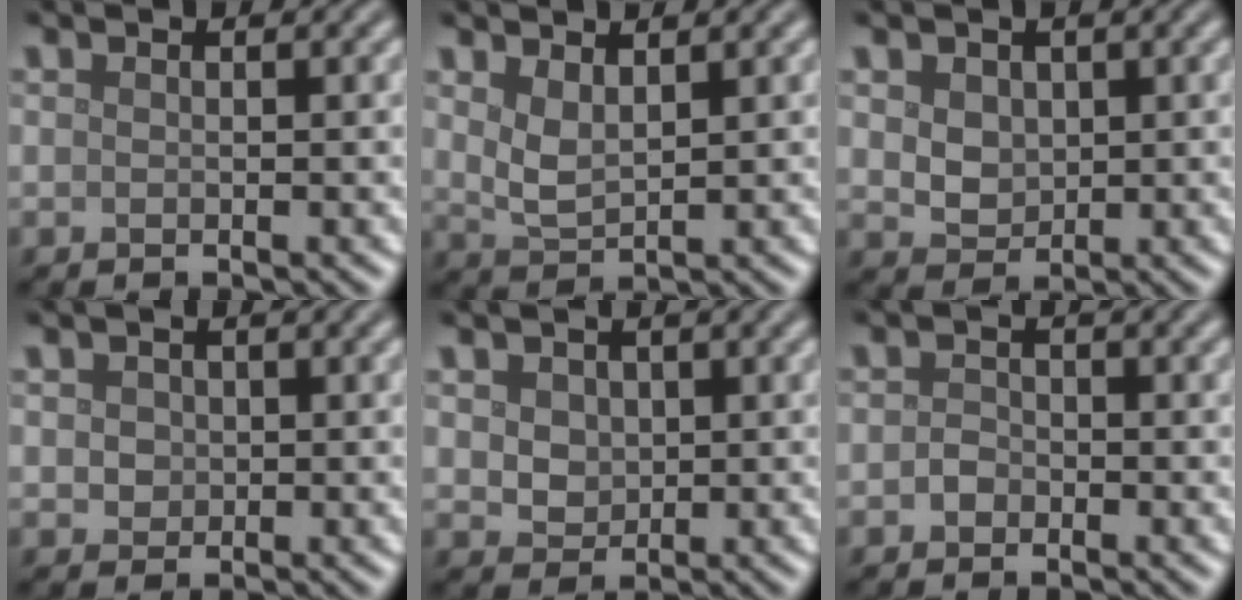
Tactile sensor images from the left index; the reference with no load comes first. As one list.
[{"total": 2.4, "force": [1.3, 1.0, 1.7], "torque": [-0.043, -0.003, 0.030]}, {"total": 3.2, "force": [1.2, 2.4, 1.7], "torque": [-0.042, 0.008, 0.026]}, {"total": 1.4, "force": [0.3, 1.3, 0.6], "torque": [-0.006, 0.001, 0.004]}, {"total": 3.0, "force": [1.2, 2.3, 1.5], "torque": [-0.038, 0.007, 0.026]}, {"total": 1.1, "force": [-0.5, 0.9, 0.4], "torque": [-0.006, 0.000, -0.012]}]